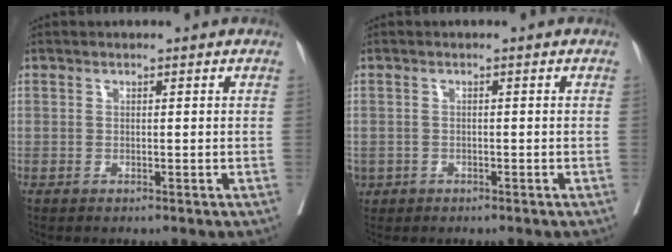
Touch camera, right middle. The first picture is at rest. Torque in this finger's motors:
{"motor_torque": [1.84, -0.30, 1.05, 0.21]}